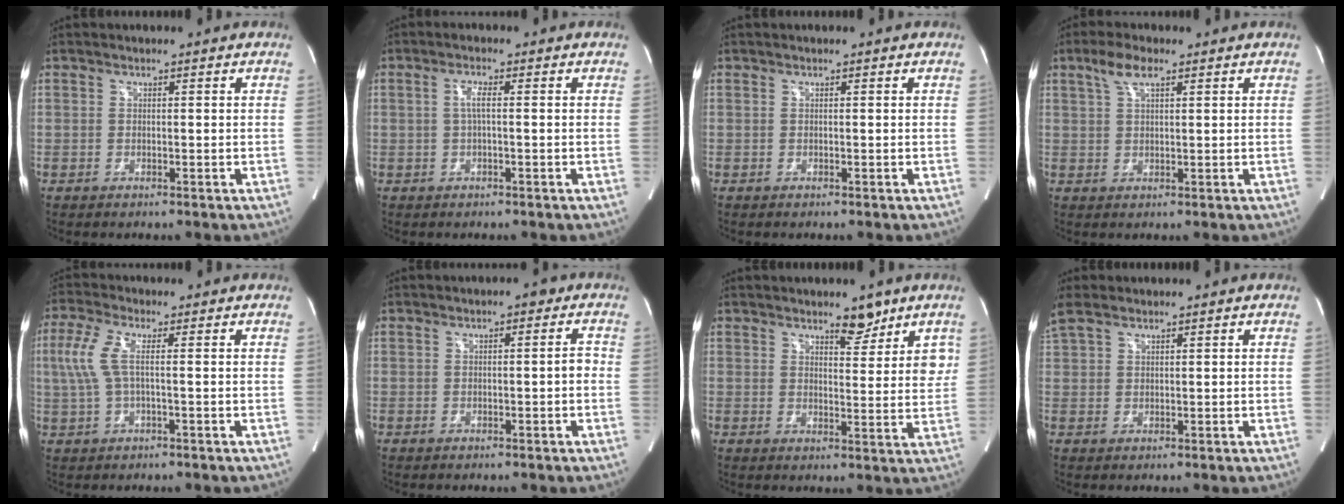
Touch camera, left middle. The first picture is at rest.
{"total": 2.1, "force": [0.0, 0.1, 2.1], "torque": [-0.040, 0.004, 0.003]}
{"total": 0.0}
{"total": 4.0, "force": [2.4, 1.1, 3.0], "torque": [-0.069, 0.013, 0.050]}
{"total": 5.4, "force": [0.5, 1.3, 5.2], "torque": [-0.141, 0.015, 0.013]}
{"total": 1.9, "force": [0.0, 0.6, 1.8], "torque": [-0.019, 0.005, -0.004]}
{"total": 5.2, "force": [3.9, 1.5, 3.0], "torque": [-0.030, -0.011, 0.055]}
{"total": 3.5, "force": [3.1, 1.1, 1.3], "torque": [-0.044, 0.018, 0.073]}